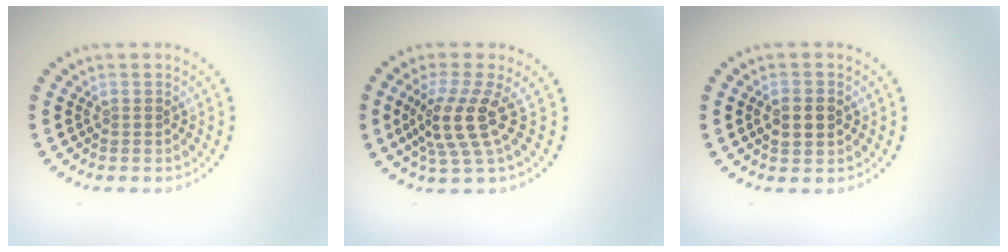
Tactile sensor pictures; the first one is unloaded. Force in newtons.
{"total": 4.2, "press": 3.0, "slide": 3.0}
{"total": 2.5, "press": 2.5, "slide": 0.2}